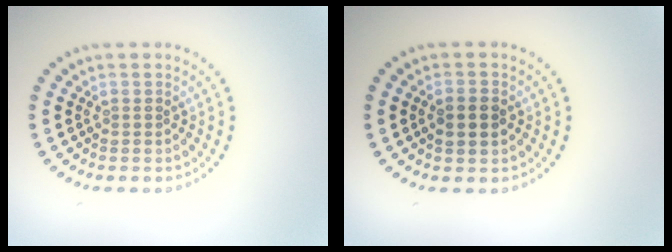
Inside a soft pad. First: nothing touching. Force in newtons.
{"total": 2.1, "press": 2.1, "slide": 0.1}